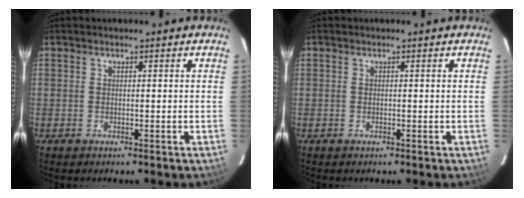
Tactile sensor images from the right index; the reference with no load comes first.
{"total": 0.0}